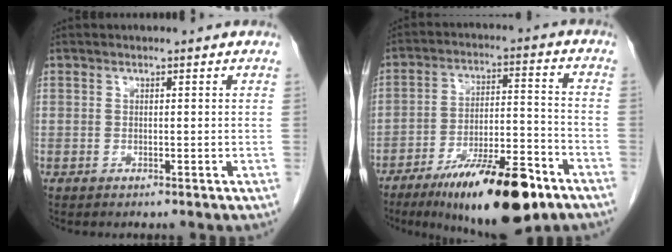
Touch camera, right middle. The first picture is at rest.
{"total": 17.3, "force": [-11.1, 3.6, 12.7], "torque": [-0.183, -0.006, -0.182]}